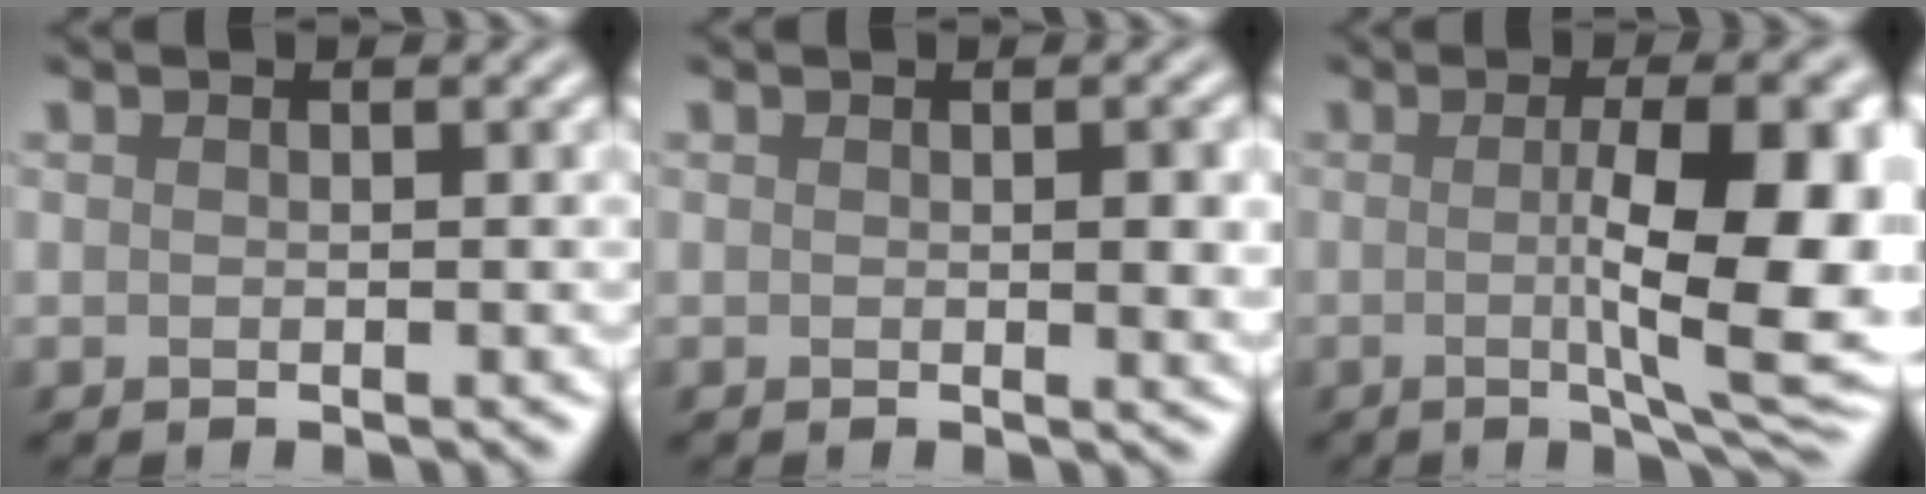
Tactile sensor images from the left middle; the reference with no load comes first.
{"total": 2.0, "force": [0.1, 0.4, 2.0], "torque": [-0.025, -0.003, 0.001]}
{"total": 11.5, "force": [0.0, 3.1, 11.0], "torque": [-0.140, -0.007, 0.002]}